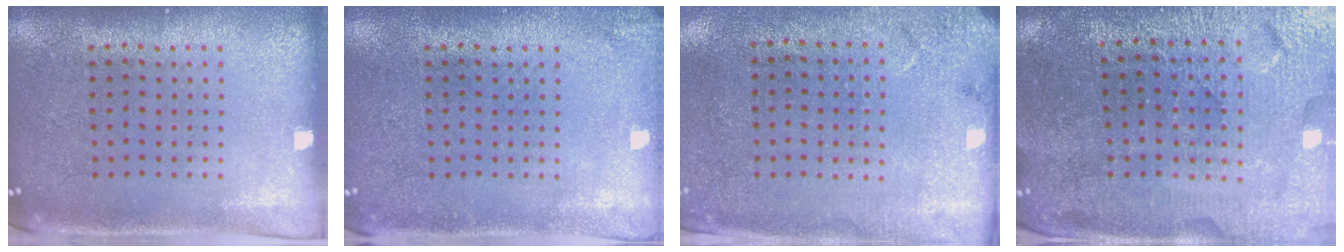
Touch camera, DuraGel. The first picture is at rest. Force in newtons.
{"total": 1.3, "press": 1.3, "slide": 0.1}
{"total": 2.6, "press": 2.1, "slide": 1.6}
{"total": 3.3, "press": 3.3, "slide": 0.2}